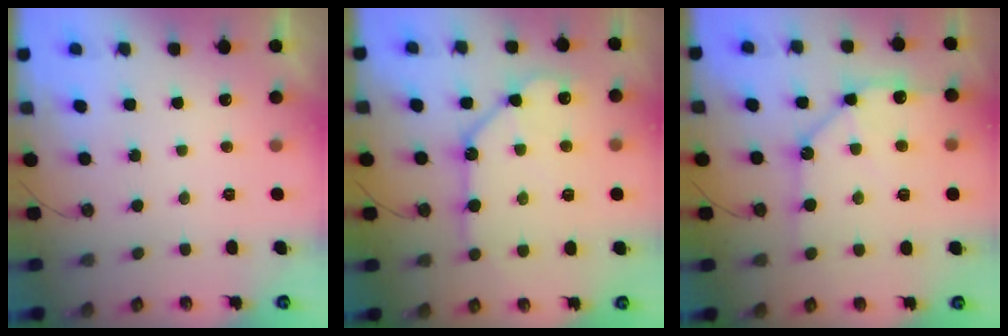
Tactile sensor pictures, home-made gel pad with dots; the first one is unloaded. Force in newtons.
{"total": 13.3, "press": 13.3, "slide": 1.0}
{"total": 13.6, "press": 13.5, "slide": 1.6}